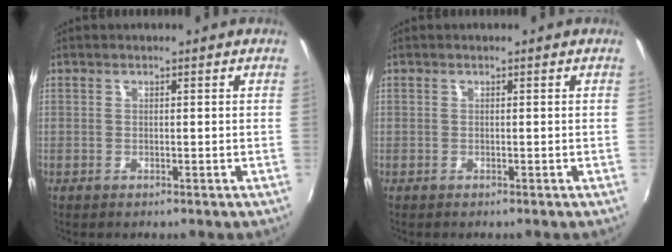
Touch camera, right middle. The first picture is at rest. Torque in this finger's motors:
{"motor_torque": [-0.21, -0.09, -0.04, 0.00]}